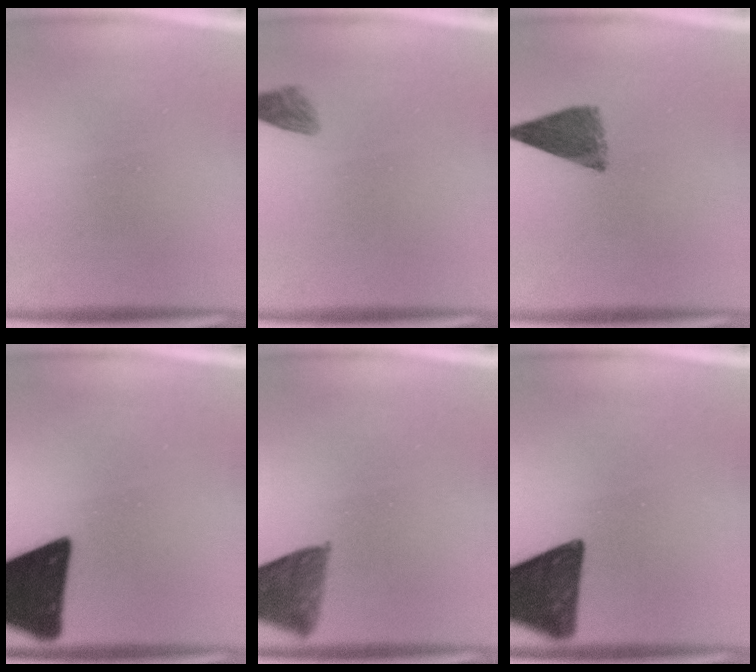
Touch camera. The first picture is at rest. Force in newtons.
{"total": 1.9}
{"total": 6.0}
{"total": 18.9}
{"total": 8.1}
{"total": 13.8}